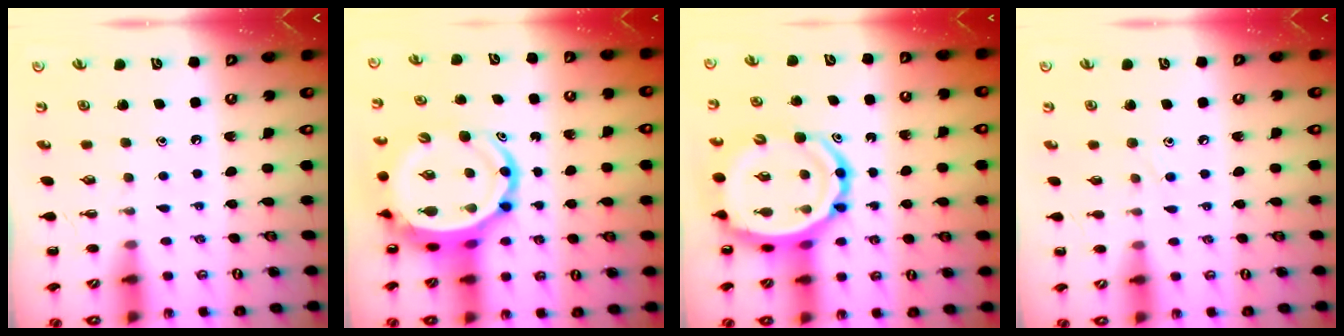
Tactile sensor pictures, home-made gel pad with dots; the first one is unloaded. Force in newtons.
{"total": 9.1, "press": 8.7, "slide": 2.5}
{"total": 15.1, "press": 14.4, "slide": 4.3}
{"total": 5.0, "press": 4.7, "slide": 1.9}